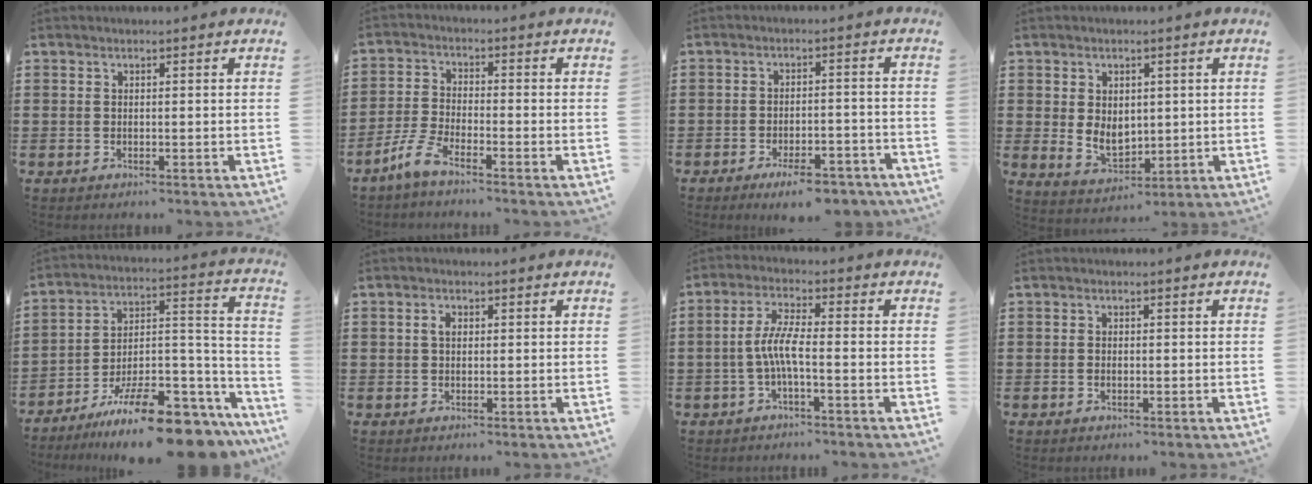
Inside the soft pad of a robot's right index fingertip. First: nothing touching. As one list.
[{"total": 4.2, "force": [-3.4, 0.4, 2.4], "torque": [-0.078, -0.009, -0.074]}, {"total": 5.7, "force": [-4.6, 1.0, 3.2], "torque": [-0.054, -0.001, -0.081]}, {"total": 4.4, "force": [0.8, 3.5, 2.6], "torque": [-0.042, 0.004, 0.012]}, {"total": 15.2, "force": [-11.8, 3.8, 8.9], "torque": [-0.130, 0.052, -0.200]}, {"total": 1.6, "force": [0.4, 0.9, 1.3], "torque": [-0.028, 0.005, 0.007]}, {"total": 5.5, "force": [-1.4, 0.9, 5.2], "torque": [-0.122, -0.009, -0.035]}, {"total": 0.6, "force": [-0.1, 0.4, 0.4], "torque": [-0.010, 0.000, -0.002]}]